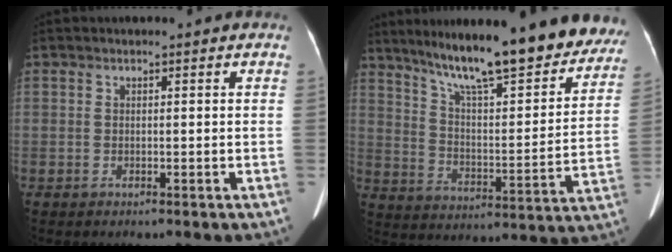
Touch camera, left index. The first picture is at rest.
{"total": 26.3, "force": [21.7, 4.6, 14.1], "torque": [-0.212, -0.019, 0.300]}